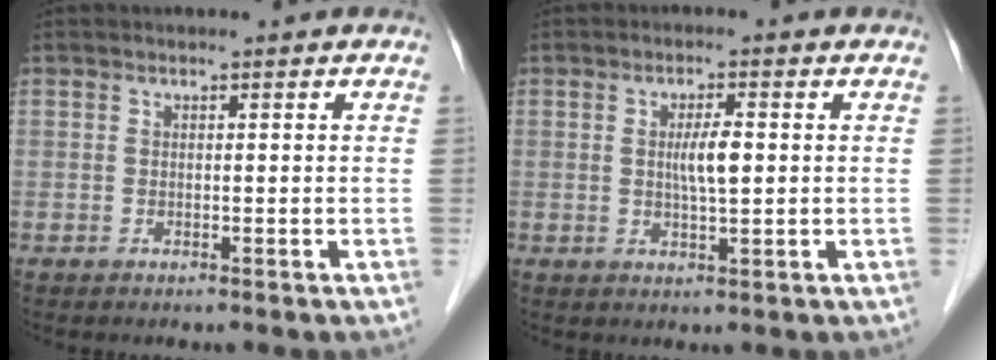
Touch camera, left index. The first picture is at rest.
{"total": 3.6, "force": [0.3, 0.5, 3.6], "torque": [-0.063, -0.001, 0.005]}